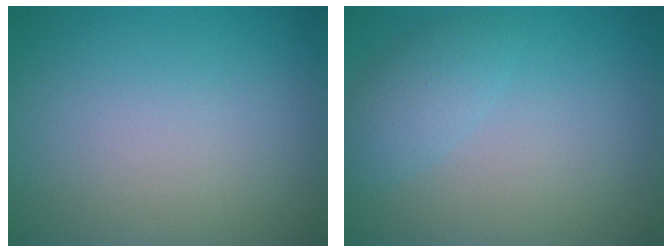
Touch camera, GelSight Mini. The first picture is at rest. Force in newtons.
{"total": 2.3, "press": 2.3, "slide": 0.2}